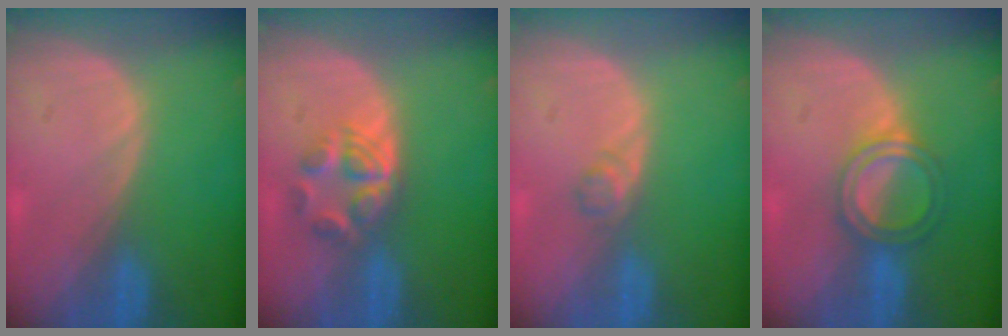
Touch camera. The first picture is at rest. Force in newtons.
{"total": 6.0, "press": 5.0, "slide": 3.3}
{"total": 1.6, "press": 1.6, "slide": 0.2}
{"total": 4.9, "press": 4.9, "slide": 0.3}